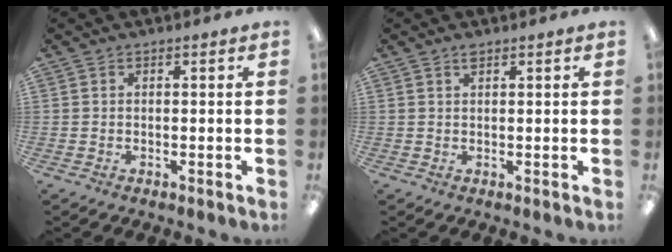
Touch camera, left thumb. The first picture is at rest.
{"total": 1.4, "force": [1.0, 0.4, 0.8], "torque": [-0.019, 0.002, 0.018]}